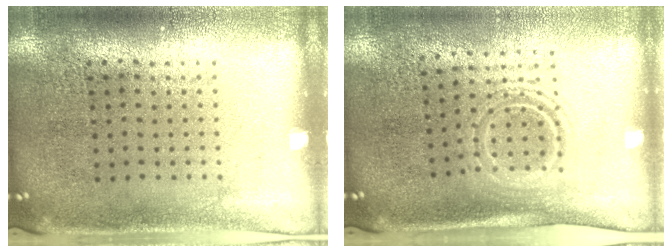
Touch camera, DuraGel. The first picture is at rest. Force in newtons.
{"total": 1.5, "press": 1.1, "slide": 1.0}